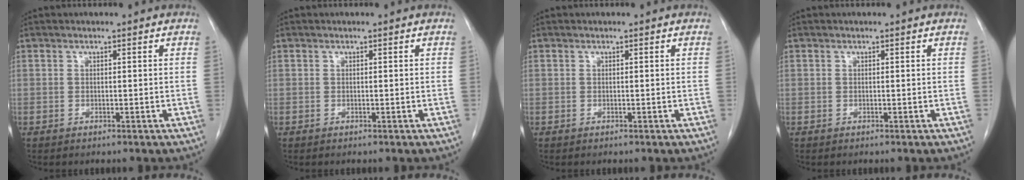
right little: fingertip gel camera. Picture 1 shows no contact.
{"total": 0.0}
{"total": 0.0}
{"total": 0.0}